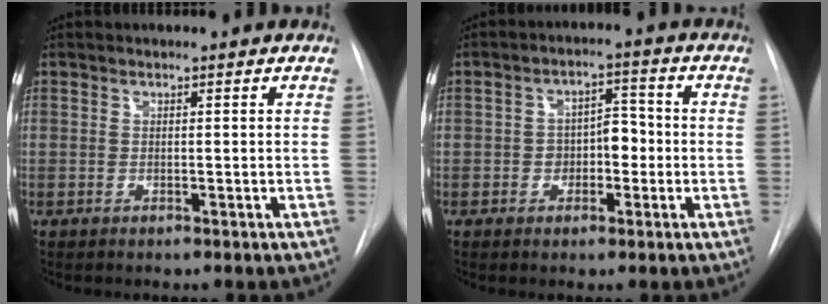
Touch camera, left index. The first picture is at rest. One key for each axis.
{"total": 4.8, "fx": -1.8, "fy": 2.8, "fz": 3.5, "tx": -0.051, "ty": 0.015, "tz": -0.027}